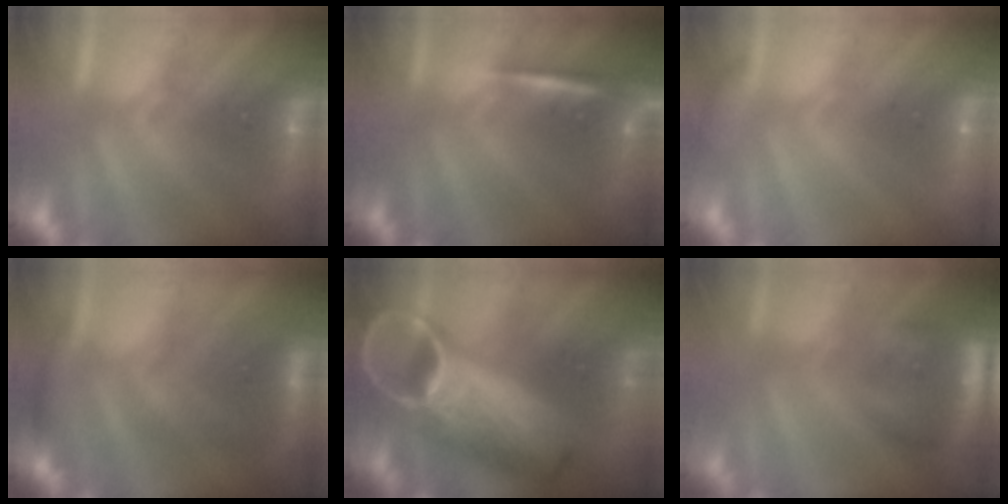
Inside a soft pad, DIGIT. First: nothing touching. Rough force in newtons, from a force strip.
{"total": 2.3}
{"total": 2.3}
{"total": 2.7}
{"total": 8.6}
{"total": 7.3}